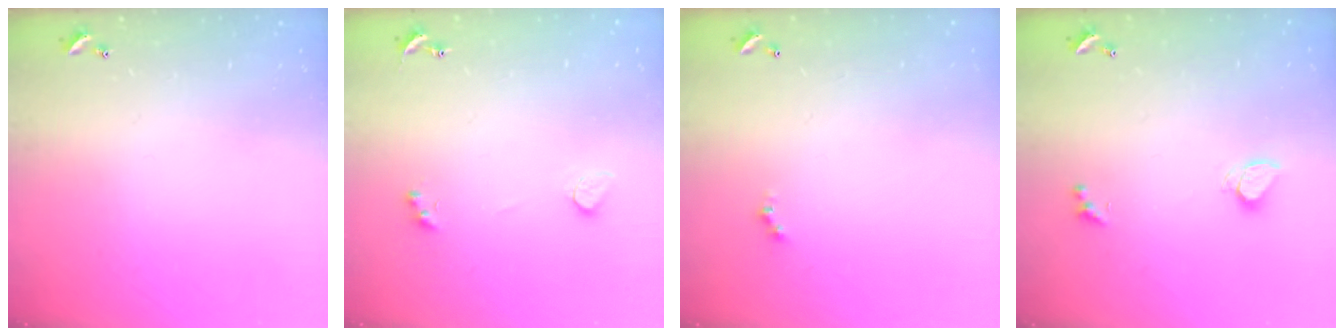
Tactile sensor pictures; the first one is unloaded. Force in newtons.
{"total": 2.1, "press": 1.9, "slide": 1.0}
{"total": 0.0}
{"total": 2.4, "press": 2.3, "slide": 0.6}